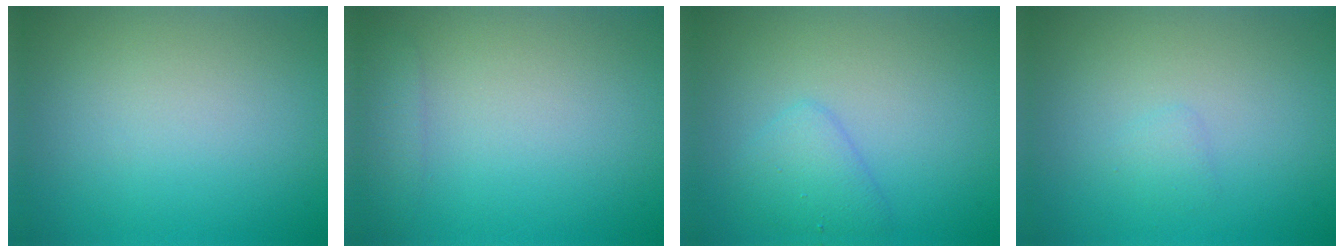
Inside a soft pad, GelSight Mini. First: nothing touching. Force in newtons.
{"total": 1.5, "press": 1.5, "slide": 0.1}
{"total": 2.3, "press": 2.2, "slide": 0.1}
{"total": 0.8, "press": 0.8, "slide": 0.0}